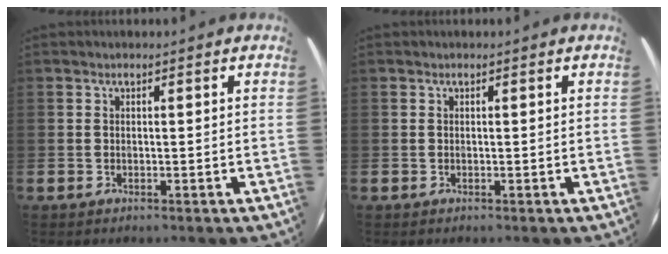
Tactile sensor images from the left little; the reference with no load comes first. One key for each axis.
{"total": 0.0}